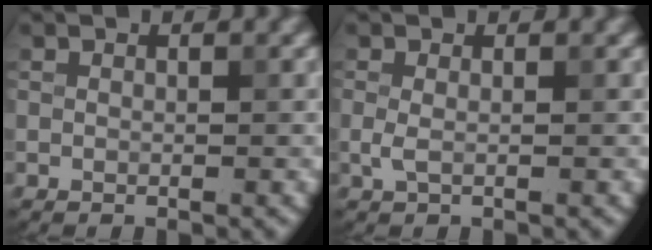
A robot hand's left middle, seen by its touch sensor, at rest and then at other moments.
{"total": 1.0, "force": [0.0, 0.4, 1.0], "torque": [-0.024, -0.002, -0.003]}